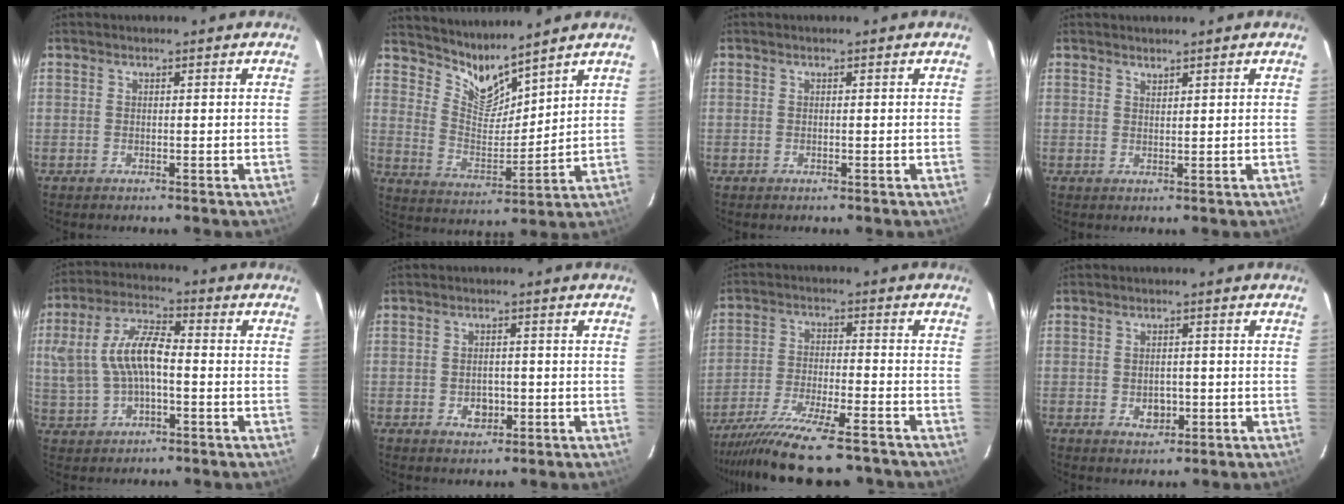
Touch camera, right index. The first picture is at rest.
{"total": 8.0, "force": [7.6, 1.0, 2.4], "torque": [-0.046, -0.023, 0.152]}
{"total": 0.0}
{"total": 1.0, "force": [1.0, 0.2, 0.2], "torque": [-0.003, 0.000, 0.019]}
{"total": 11.5, "force": [-0.6, 5.7, 10.0], "torque": [-0.211, 0.017, -0.004]}
{"total": 3.6, "force": [-0.9, 2.8, 2.1], "torque": [-0.038, 0.002, -0.009]}
{"total": 17.4, "force": [-14.8, 2.9, 8.6], "torque": [-0.180, -0.039, -0.241]}
{"total": 3.6, "force": [-0.8, 2.8, 2.2], "torque": [-0.038, 0.000, -0.007]}